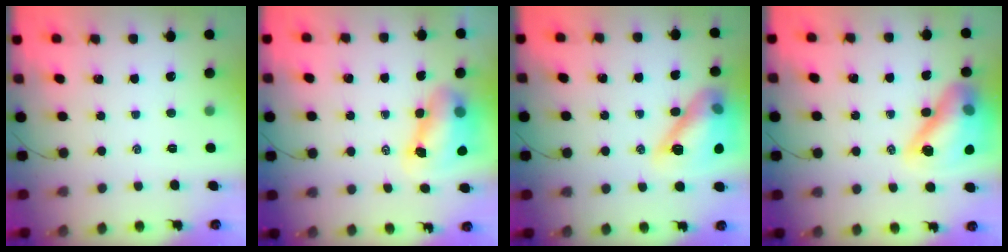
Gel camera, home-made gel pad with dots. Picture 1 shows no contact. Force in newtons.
{"total": 8.5, "press": 8.2, "slide": 2.2}
{"total": 15.1, "press": 14.9, "slide": 2.1}
{"total": 18.0, "press": 17.4, "slide": 4.6}